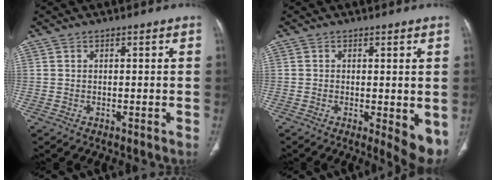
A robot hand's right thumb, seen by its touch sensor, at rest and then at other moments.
{"total": 6.8, "force": [-1.1, 2.3, 6.3], "torque": [-0.080, -0.018, -0.011]}